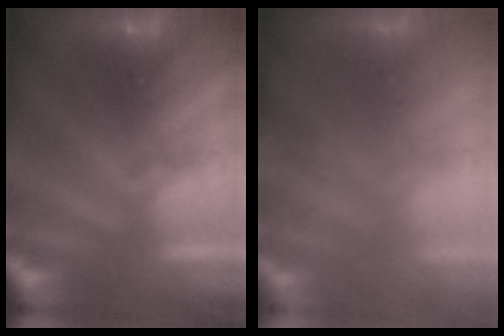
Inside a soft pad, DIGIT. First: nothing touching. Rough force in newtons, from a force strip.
{"total": 7.5}